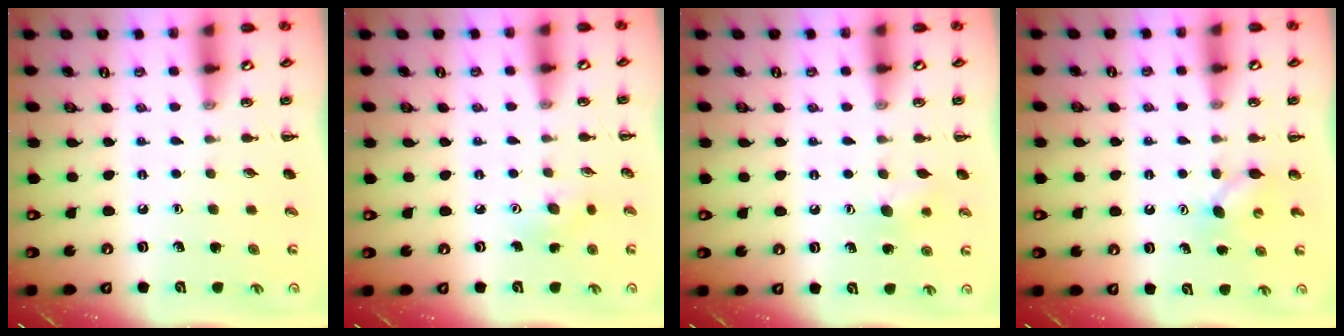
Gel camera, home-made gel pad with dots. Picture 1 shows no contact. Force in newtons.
{"total": 5.6, "press": 5.4, "slide": 1.6}
{"total": 6.5, "press": 6.4, "slide": 1.2}
{"total": 4.1, "press": 3.9, "slide": 1.2}